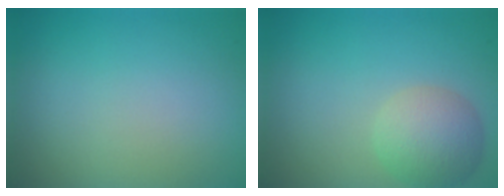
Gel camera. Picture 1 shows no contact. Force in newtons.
{"total": 4.1, "press": 4.1, "slide": 0.2}